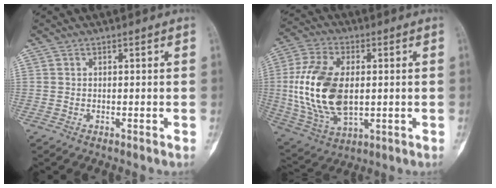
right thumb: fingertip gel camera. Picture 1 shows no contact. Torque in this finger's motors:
{"motor_torque": [2.35, 2.49, 1.42, -1.33, 0.44]}